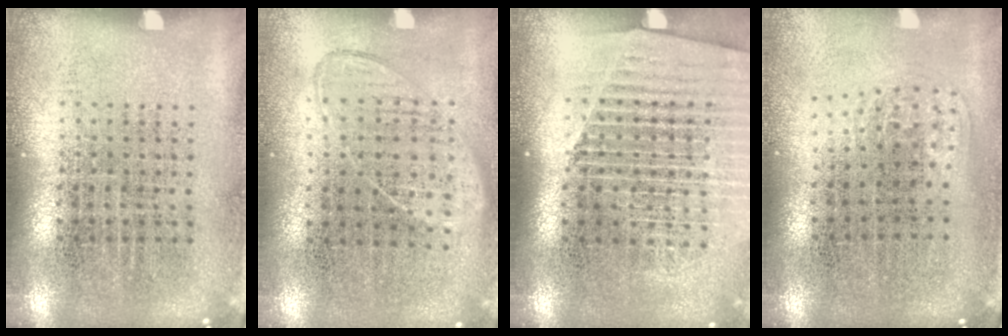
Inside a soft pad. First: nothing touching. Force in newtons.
{"total": 0.9, "press": 0.8, "slide": 0.4}
{"total": 1.7, "press": 1.6, "slide": 0.6}
{"total": 1.0, "press": 0.7, "slide": 0.7}